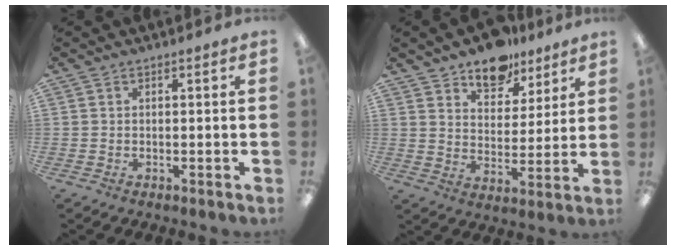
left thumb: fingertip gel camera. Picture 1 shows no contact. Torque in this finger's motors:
{"motor_torque": [0.29, 0.19, 0.00, -0.41, 0.06]}